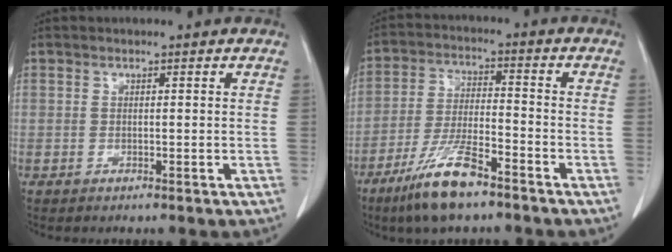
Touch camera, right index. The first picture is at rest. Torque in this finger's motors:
{"motor_torque": [0.95, -0.81, 0.45, 0.14]}